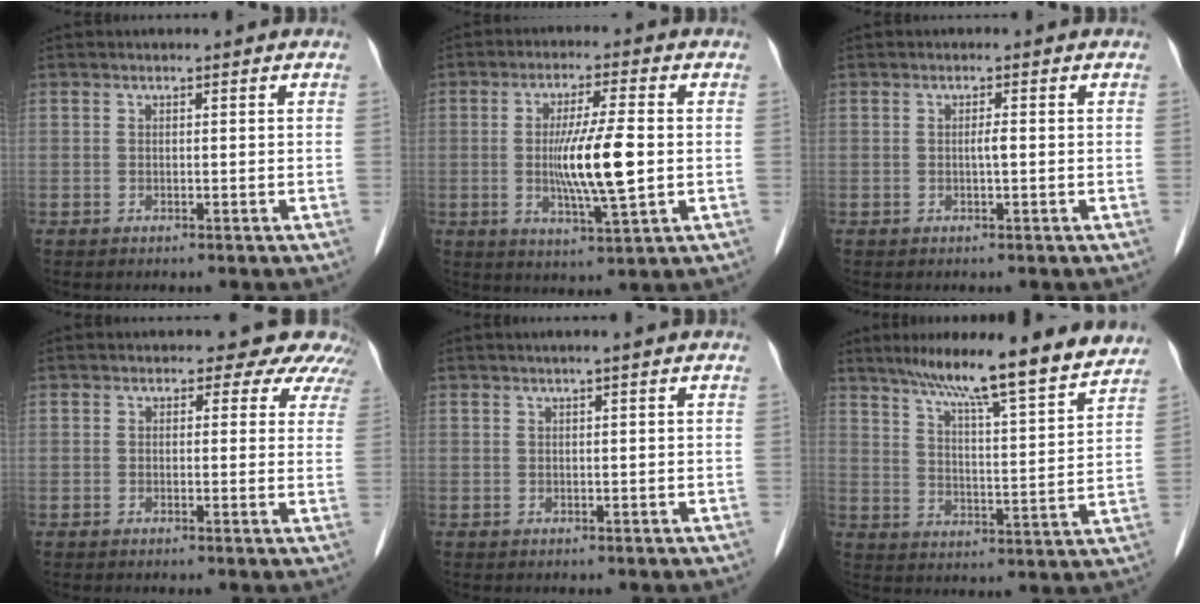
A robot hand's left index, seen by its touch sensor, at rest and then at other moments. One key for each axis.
{"total": 9.6, "fx": -0.5, "fy": 0.8, "fz": 9.5, "tx": -0.180, "ty": -0.012, "tz": -0.010}
{"total": 1.0, "fx": -0.1, "fy": 0.0, "fz": 1.0, "tx": -0.021, "ty": 0.000, "tz": -0.001}
{"total": 7.6, "fx": 6.5, "fy": 3.6, "fz": 1.3, "tx": 0.017, "ty": 0.002, "tz": 0.040}
{"total": 0.7, "fx": 0.4, "fy": -0.2, "fz": 0.6, "tx": -0.018, "ty": 0.004, "tz": 0.014}
{"total": 16.6, "fx": 14.3, "fy": 1.0, "fz": 8.4, "tx": -0.129, "ty": 0.002, "tz": 0.207}